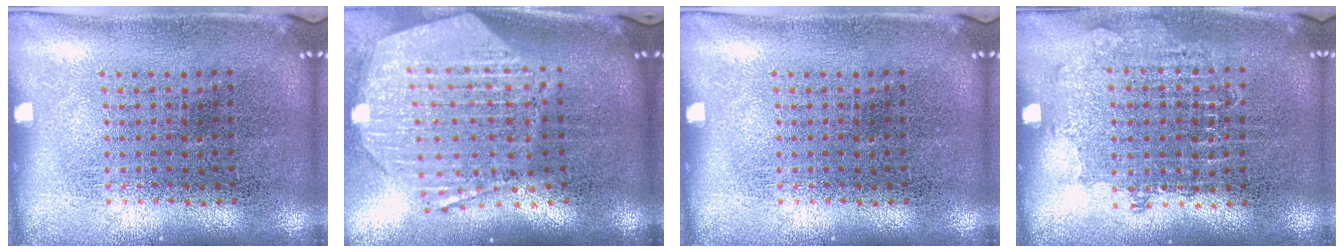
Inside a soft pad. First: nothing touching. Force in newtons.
{"total": 3.0, "press": 2.4, "slide": 1.8}
{"total": 0.0}
{"total": 0.8, "press": 0.8, "slide": 0.2}